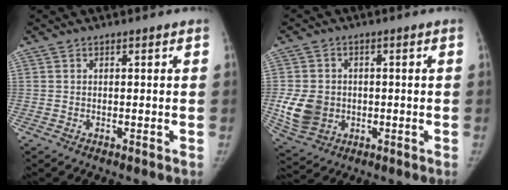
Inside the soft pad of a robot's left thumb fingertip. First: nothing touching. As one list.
[{"total": 9.0, "force": [-1.1, 7.6, 4.9], "torque": [-0.078, 0.000, -0.009]}]